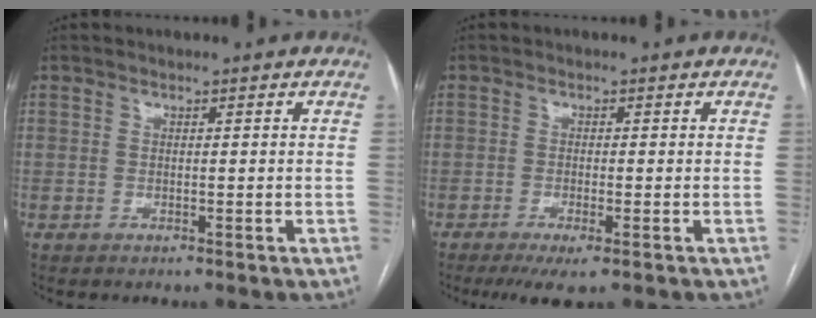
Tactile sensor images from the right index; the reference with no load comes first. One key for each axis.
{"total": 4.0, "fx": -2.3, "fy": 0.6, "fz": 3.2, "tx": -0.053, "ty": -0.012, "tz": -0.037}